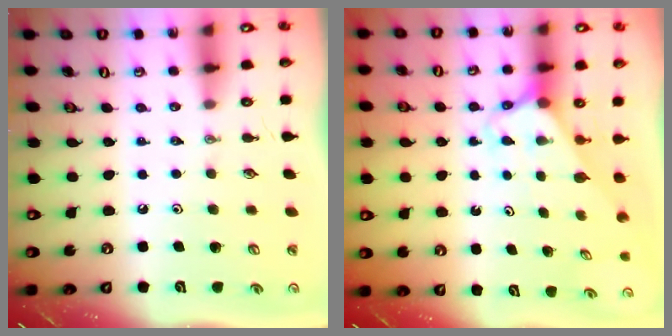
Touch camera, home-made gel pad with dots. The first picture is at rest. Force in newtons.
{"total": 2.5, "press": 2.5, "slide": 0.2}